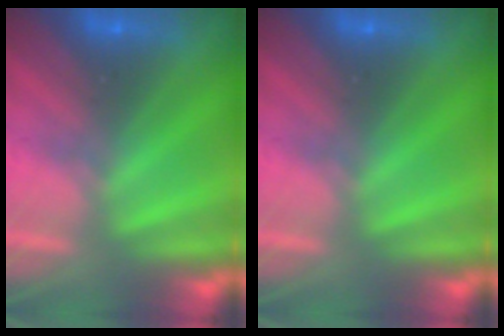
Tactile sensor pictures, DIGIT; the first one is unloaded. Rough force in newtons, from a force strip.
{"total": 0.0}